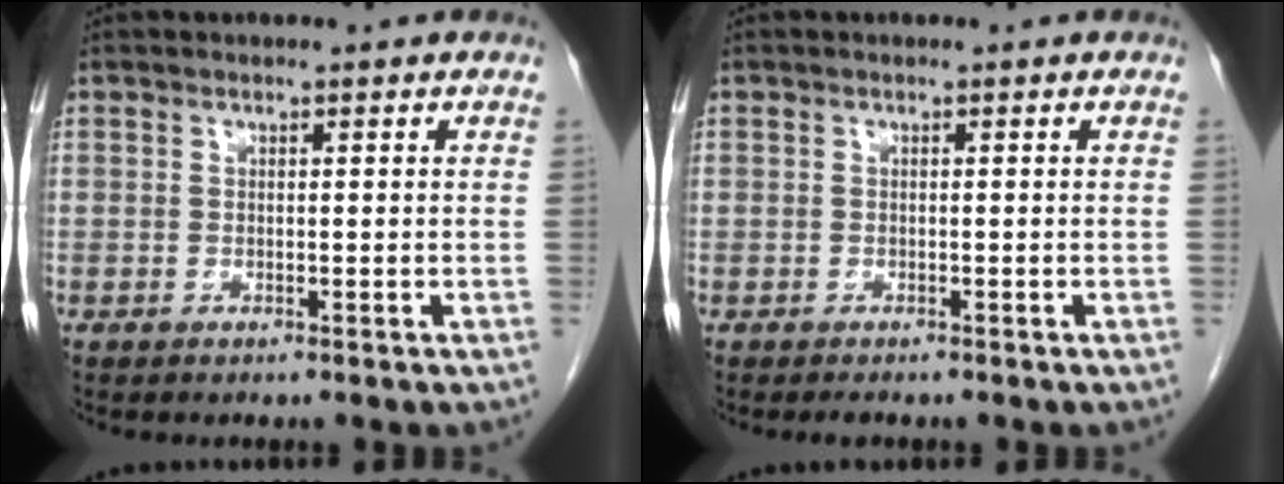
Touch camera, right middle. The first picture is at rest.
{"total": 1.0, "force": [-0.8, 0.4, 0.2], "torque": [-0.006, -0.001, -0.011]}